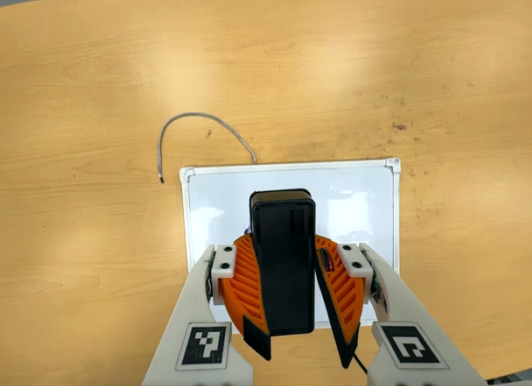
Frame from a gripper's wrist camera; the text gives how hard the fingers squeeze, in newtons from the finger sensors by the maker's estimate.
{"total": 10.5, "left": 10.6, "right": 10.4}